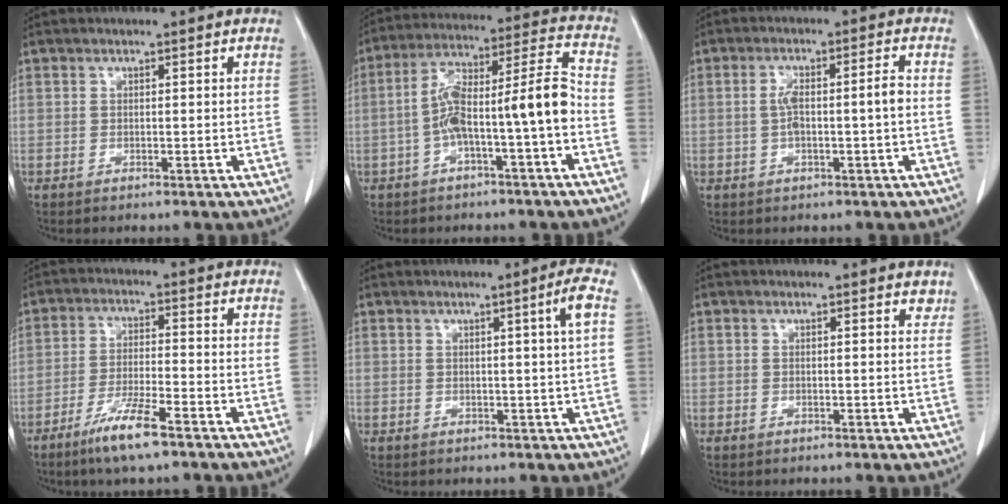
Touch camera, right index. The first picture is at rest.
{"total": 11.9, "force": [-3.2, 0.7, 11.5], "torque": [-0.197, 0.045, -0.054]}
{"total": 5.0, "force": [-0.4, 0.7, 5.0], "torque": [-0.098, 0.017, -0.005]}
{"total": 7.3, "force": [-4.9, 0.4, 5.4], "torque": [-0.108, -0.013, -0.093]}
{"total": 3.2, "force": [0.8, -1.0, 2.9], "torque": [-0.043, -0.005, 0.014]}
{"total": 2.0, "force": [1.8, 0.7, 0.6], "torque": [-0.002, -0.006, 0.010]}